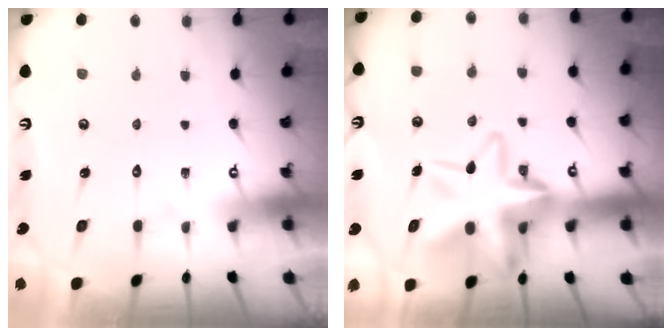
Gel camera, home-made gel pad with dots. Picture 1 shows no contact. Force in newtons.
{"total": 17.3, "press": 17.1, "slide": 3.1}